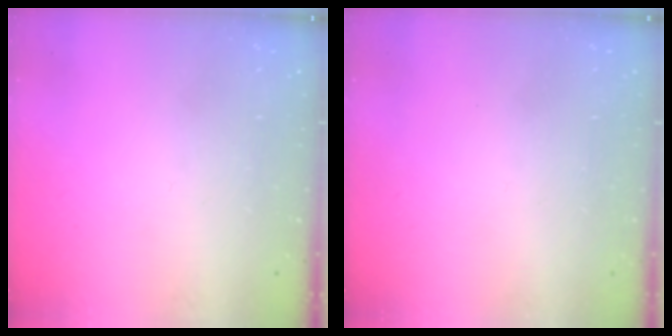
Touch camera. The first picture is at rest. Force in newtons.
{"total": 1.7, "press": 1.7, "slide": 0.1}